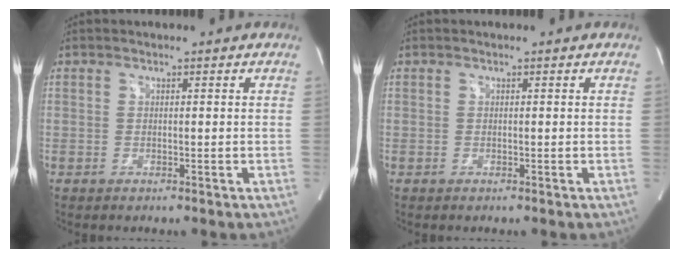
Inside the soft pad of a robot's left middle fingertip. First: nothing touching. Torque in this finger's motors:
{"motor_torque": [0.13, -0.16, -0.10, -0.01]}